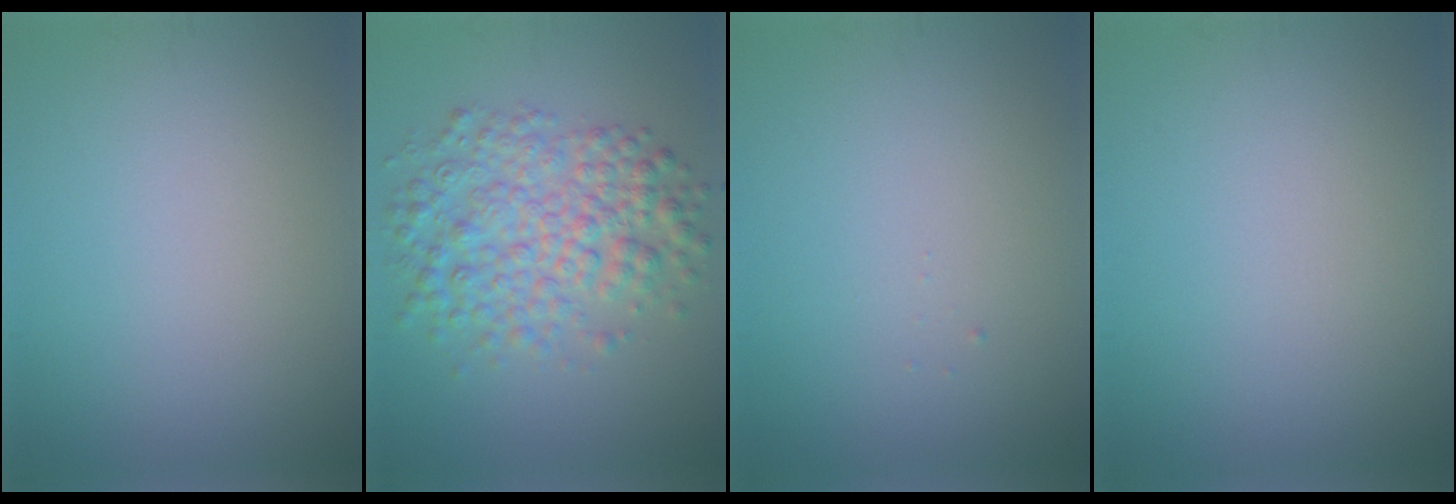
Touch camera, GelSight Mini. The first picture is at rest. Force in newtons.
{"total": 6.2, "press": 6.2, "slide": 0.0}
{"total": 0.0}
{"total": 0.0}